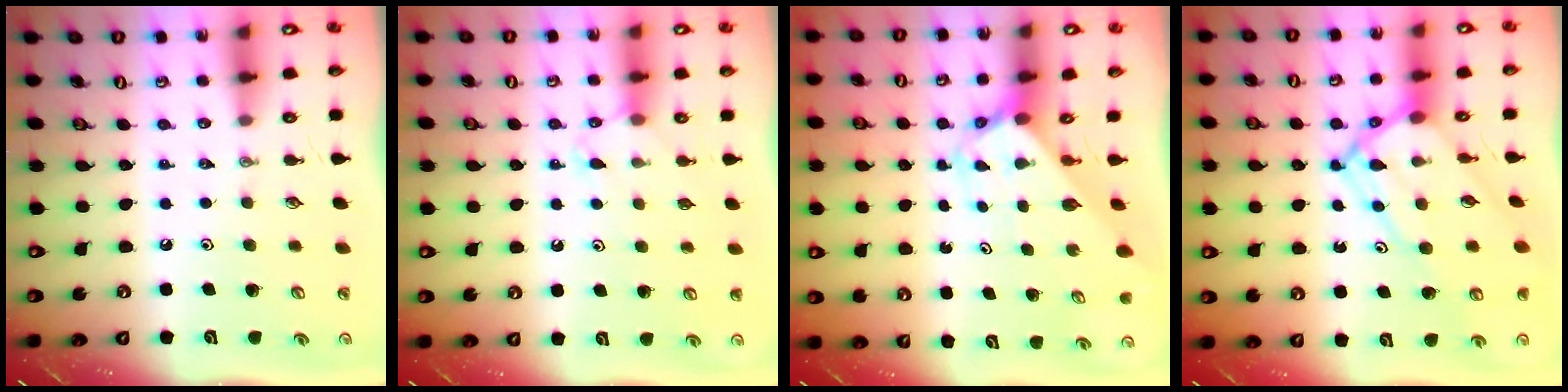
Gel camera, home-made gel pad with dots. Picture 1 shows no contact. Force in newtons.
{"total": 7.0, "press": 7.0, "slide": 0.7}
{"total": 2.4, "press": 2.4, "slide": 0.2}
{"total": 13.2, "press": 13.2, "slide": 1.1}